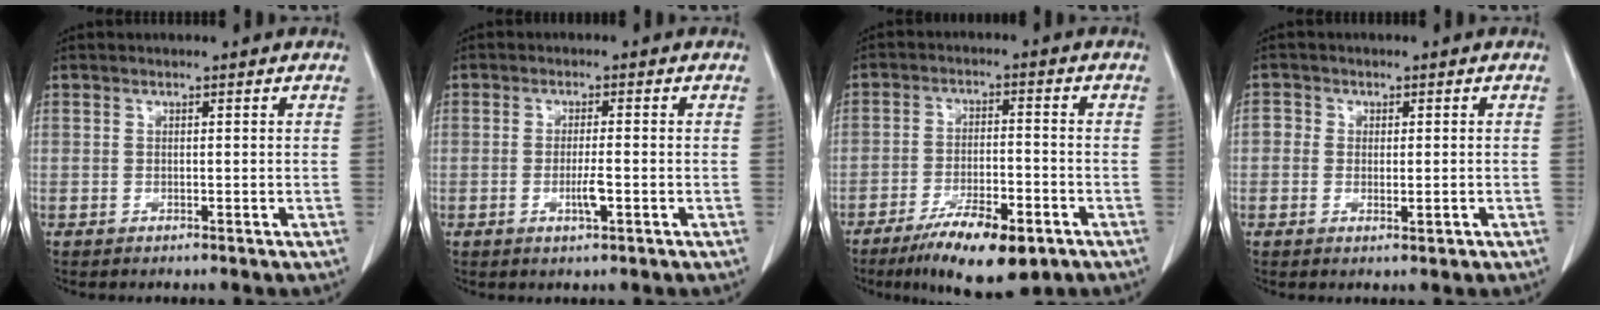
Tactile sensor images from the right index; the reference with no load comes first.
{"total": 2.3, "force": [-0.7, 0.2, 2.2], "torque": [-0.043, -0.002, -0.012]}
{"total": 11.7, "force": [-7.4, 3.2, 8.5], "torque": [-0.141, -0.016, -0.116]}
{"total": 3.1, "force": [-0.7, 2.2, 2.1], "torque": [-0.027, 0.003, -0.010]}